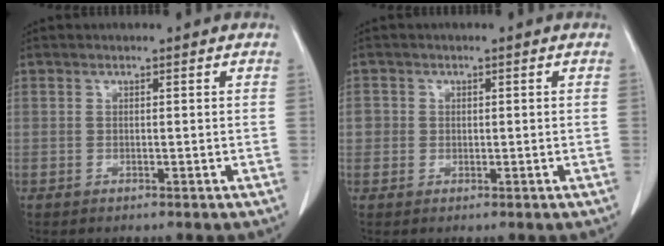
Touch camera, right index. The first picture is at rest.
{"total": 2.1, "force": [0.1, 2.1, 0.3], "torque": [0.006, 0.005, 0.000]}